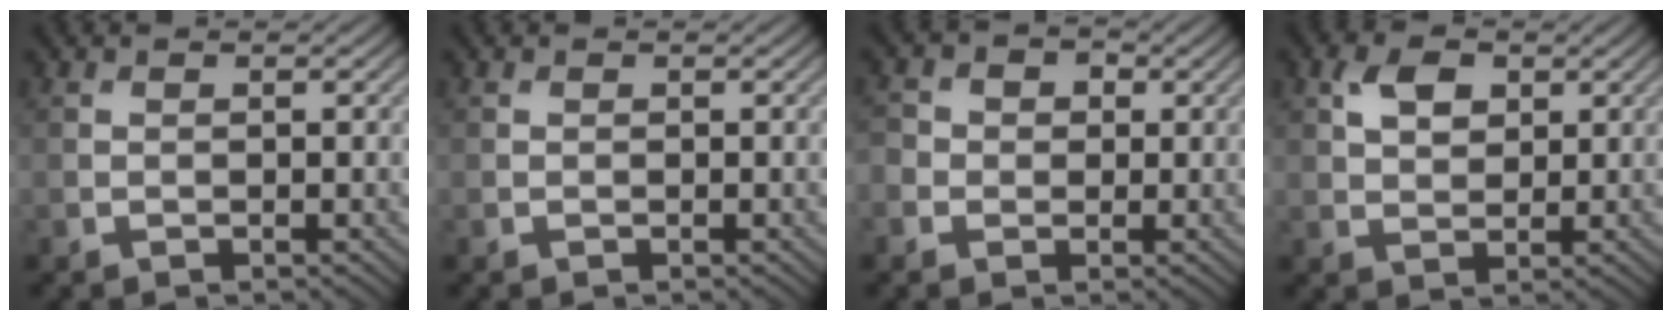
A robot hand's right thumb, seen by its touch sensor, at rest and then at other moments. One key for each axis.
{"total": 0.0}
{"total": 3.5, "fx": 0.0, "fy": 3.2, "fz": 1.5, "tx": -0.034, "ty": 0.008, "tz": -0.014}
{"total": 4.1, "fx": 1.8, "fy": 2.5, "fz": 2.7, "tx": -0.057, "ty": 0.007, "tz": 0.031}